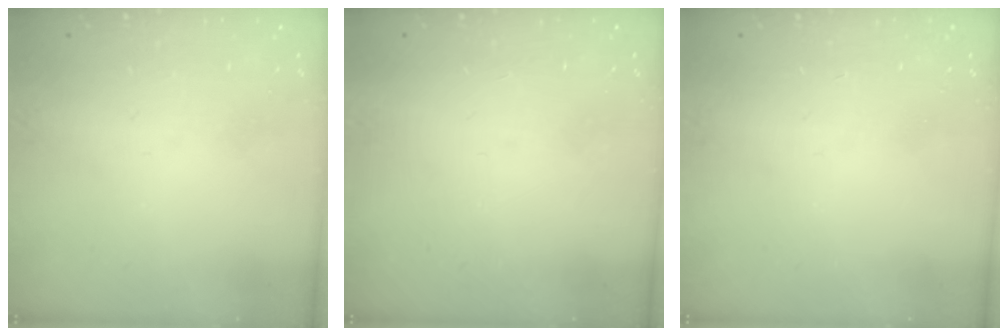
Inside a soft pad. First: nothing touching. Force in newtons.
{"total": 1.6, "press": 1.6, "slide": 0.1}
{"total": 0.0}